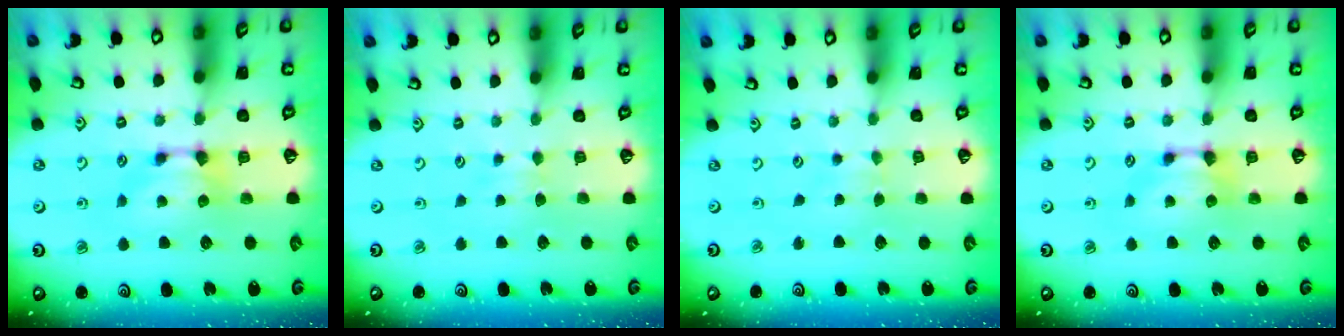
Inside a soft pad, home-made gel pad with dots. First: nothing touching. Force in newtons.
{"total": 2.5, "press": 2.5, "slide": 0.5}
{"total": 3.3, "press": 3.3, "slide": 0.1}
{"total": 0.0}